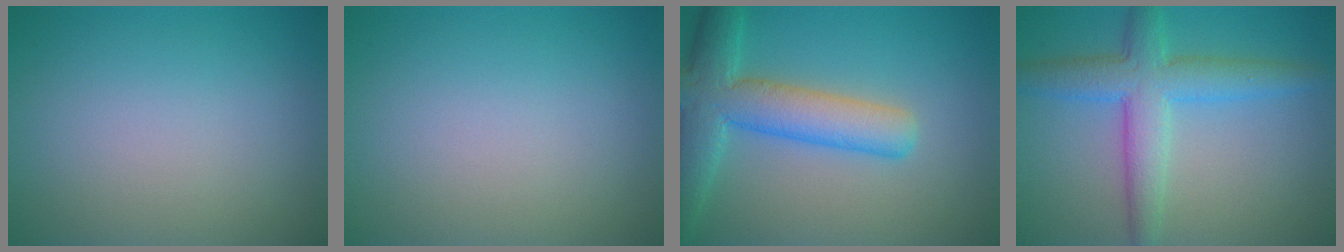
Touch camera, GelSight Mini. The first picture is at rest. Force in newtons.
{"total": 0.0}
{"total": 6.9, "press": 6.9, "slide": 0.4}
{"total": 5.5, "press": 5.5, "slide": 0.0}